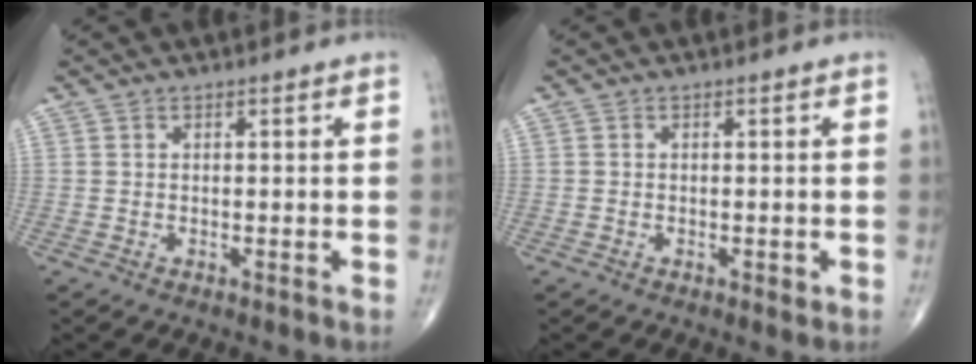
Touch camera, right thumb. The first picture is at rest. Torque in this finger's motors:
{"motor_torque": [-0.08, 0.27, -0.10, -0.06, 0.00]}